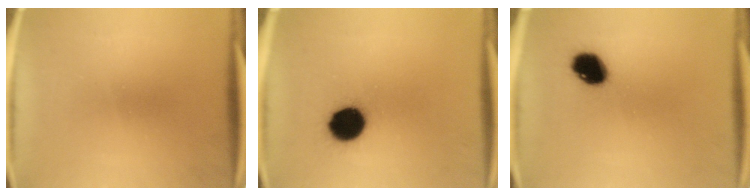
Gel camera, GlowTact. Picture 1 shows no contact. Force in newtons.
{"total": 11.1}
{"total": 8.1}